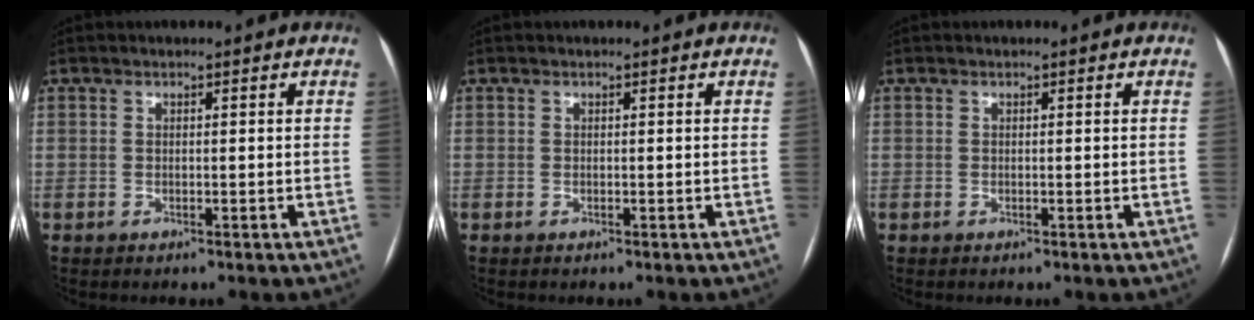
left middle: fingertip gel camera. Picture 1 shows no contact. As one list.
[{"total": 0.0}, {"total": 0.0}]